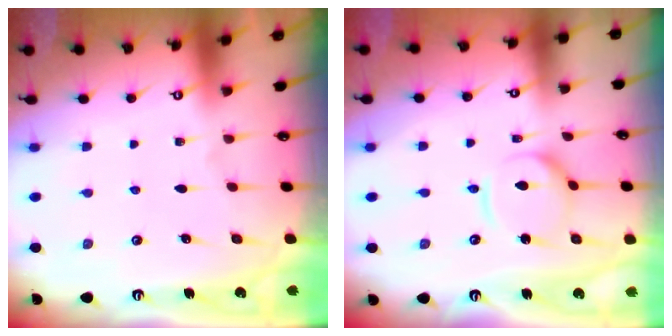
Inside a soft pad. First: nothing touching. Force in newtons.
{"total": 8.4, "press": 8.3, "slide": 0.9}